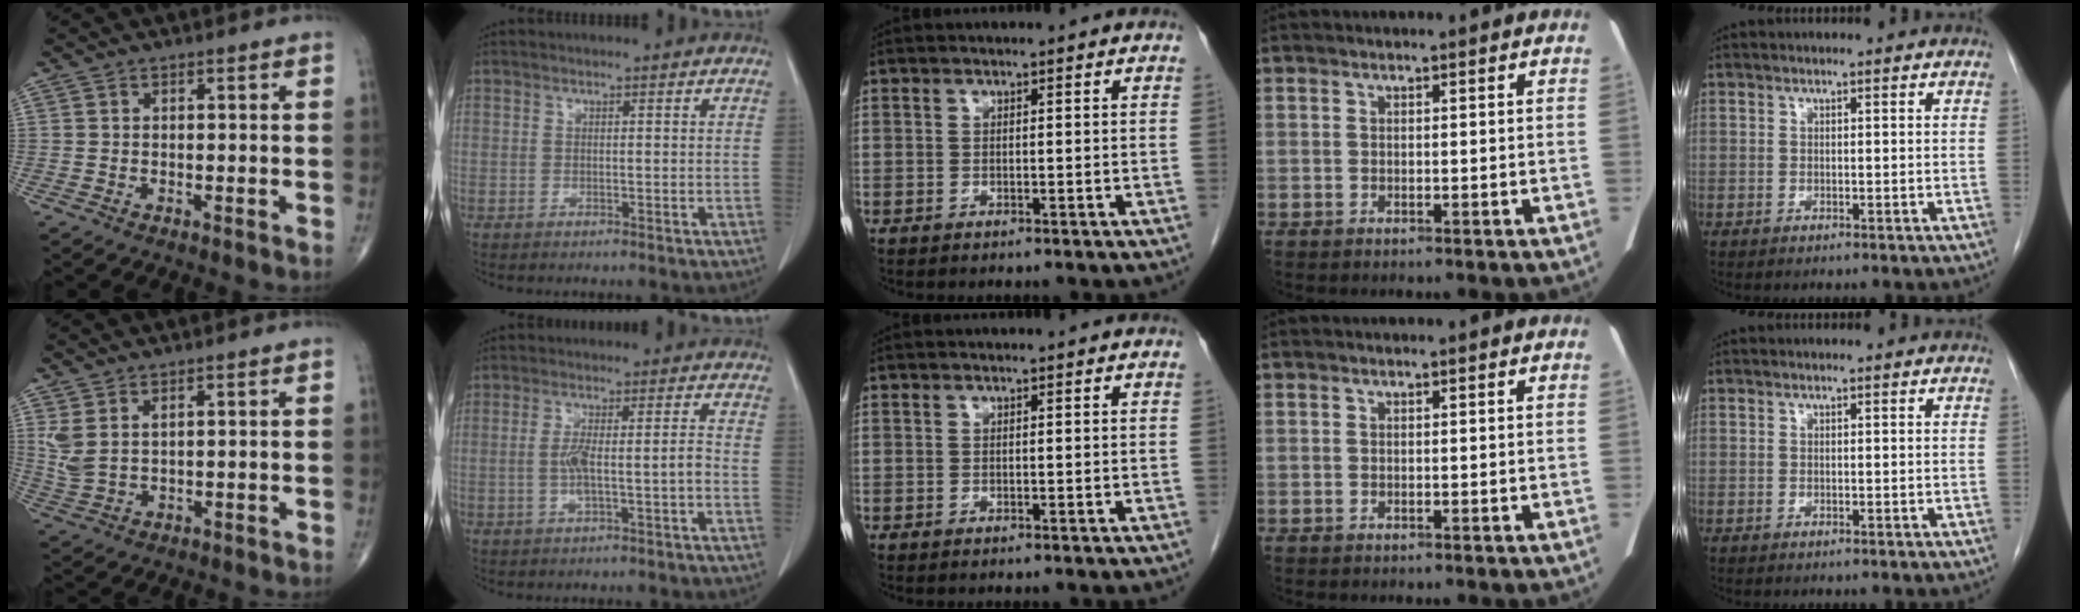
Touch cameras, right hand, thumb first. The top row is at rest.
{"thumb": {"total": 4.7, "force": [2.1, 2.1, 3.6], "torque": [-0.092, -0.007, 0.054]}, "index": {"total": 5.4, "force": [-1.3, 0.5, 5.2], "torque": [-0.105, 0.010, -0.020]}}